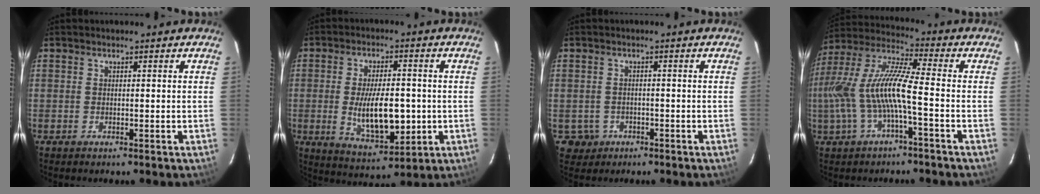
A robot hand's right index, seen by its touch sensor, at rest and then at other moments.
{"total": 12.5, "force": [-1.4, 5.2, 11.2], "torque": [-0.209, -0.017, -0.012]}
{"total": 3.6, "force": [-1.2, 3.3, 0.6], "torque": [-0.024, 0.004, -0.007]}
{"total": 13.3, "force": [-2.7, 2.2, 12.9], "torque": [-0.260, 0.004, -0.047]}